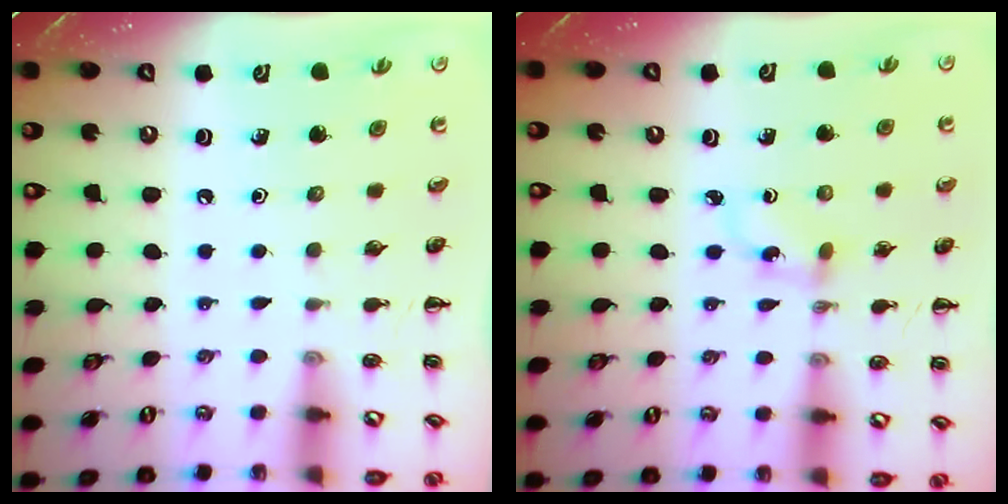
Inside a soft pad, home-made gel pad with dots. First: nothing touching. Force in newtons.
{"total": 3.1, "press": 2.8, "slide": 1.2}